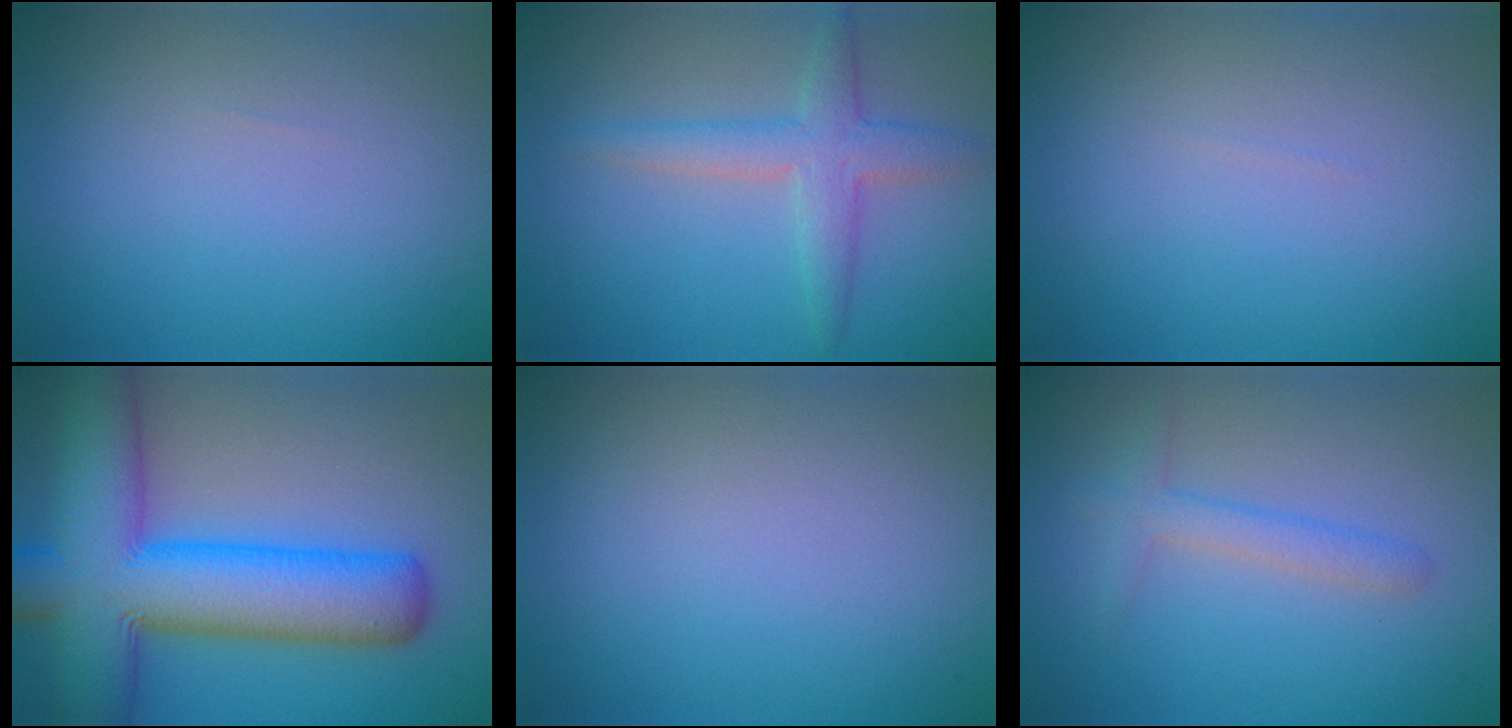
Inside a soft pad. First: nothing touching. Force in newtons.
{"total": 3.3, "press": 3.3, "slide": 0.1}
{"total": 0.0}
{"total": 12.8, "press": 12.8, "slide": 0.5}
{"total": 0.0}
{"total": 2.0, "press": 2.0, "slide": 0.1}